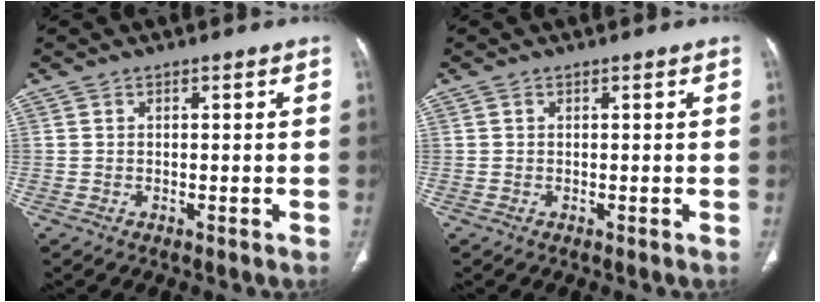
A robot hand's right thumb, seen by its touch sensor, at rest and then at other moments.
{"total": 0.0}